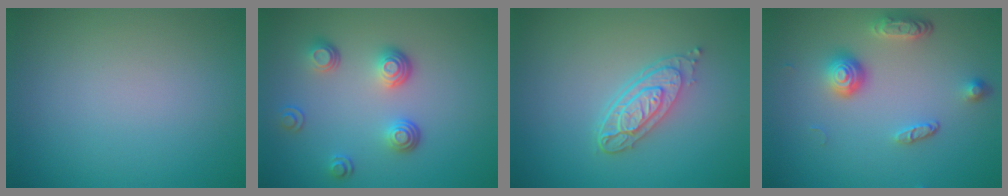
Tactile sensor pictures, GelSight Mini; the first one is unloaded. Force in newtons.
{"total": 3.5, "press": 2.6, "slide": 2.4}
{"total": 4.0, "press": 3.1, "slide": 2.6}
{"total": 3.7, "press": 2.7, "slide": 2.6}